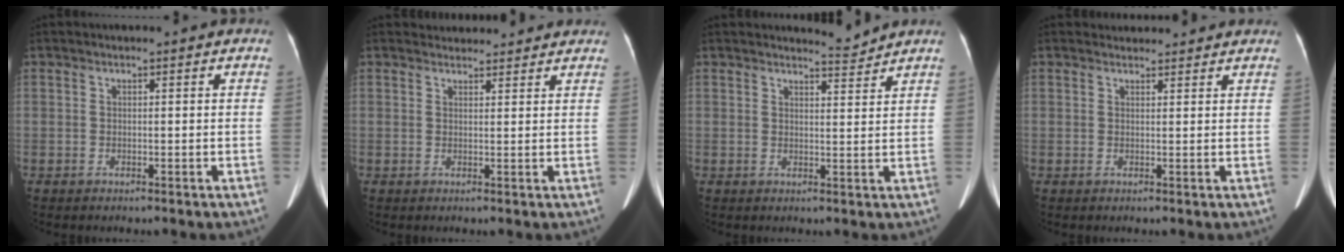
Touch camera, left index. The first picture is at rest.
{"total": 5.6, "force": [5.4, 1.5, 0.5], "torque": [-0.001, 0.021, 0.059]}
{"total": 2.6, "force": [2.5, -0.6, -0.4], "torque": [-0.005, -0.022, 0.041]}
{"total": 3.8, "force": [3.6, 1.1, 0.2], "torque": [-0.002, 0.018, 0.042]}